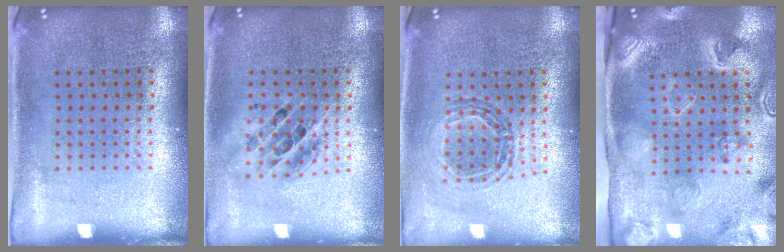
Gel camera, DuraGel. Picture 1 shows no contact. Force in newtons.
{"total": 1.5, "press": 1.3, "slide": 0.7}
{"total": 0.8, "press": 0.8, "slide": 0.1}
{"total": 3.1, "press": 3.1, "slide": 0.5}